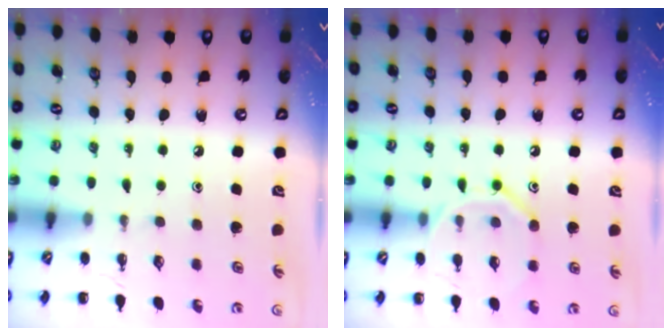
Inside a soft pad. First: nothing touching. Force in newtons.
{"total": 10.3, "press": 10.3, "slide": 1.0}